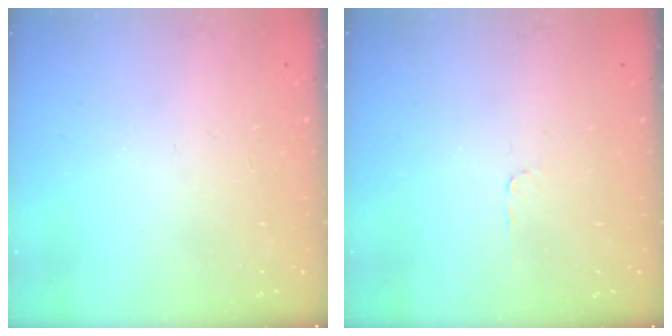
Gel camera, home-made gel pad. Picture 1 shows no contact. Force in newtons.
{"total": 2.7, "press": 2.6, "slide": 0.3}